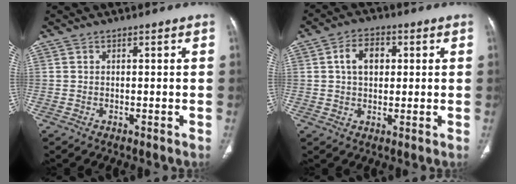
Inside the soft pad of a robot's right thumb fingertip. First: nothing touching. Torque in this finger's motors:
{"motor_torque": [0.21, 1.32, 0.71, -0.49, 0.10]}